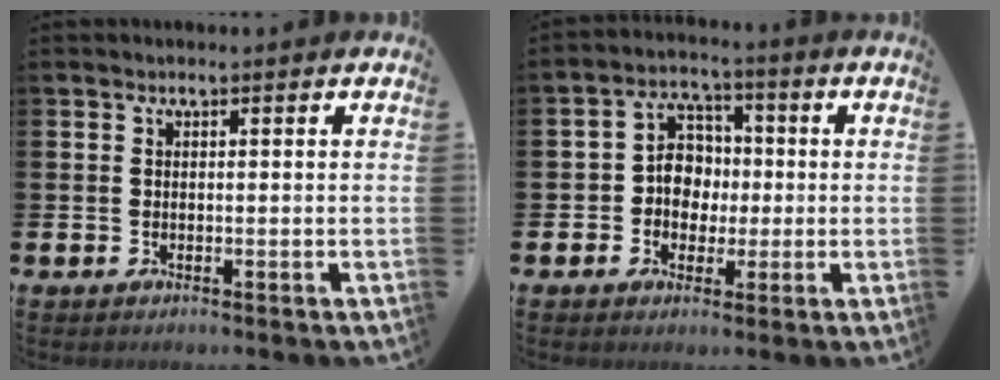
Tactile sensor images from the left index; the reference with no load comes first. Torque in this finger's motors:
{"motor_torque": [0.87, 0.73, 0.10, 0.04]}